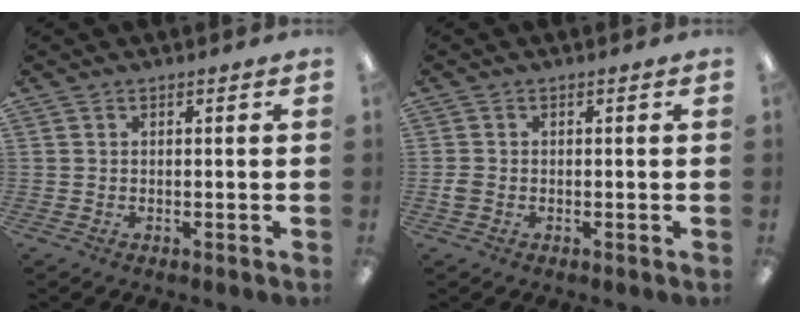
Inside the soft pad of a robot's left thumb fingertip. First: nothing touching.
{"total": 1.6, "force": [-0.3, 1.2, 1.0], "torque": [-0.018, 0.004, -0.006]}